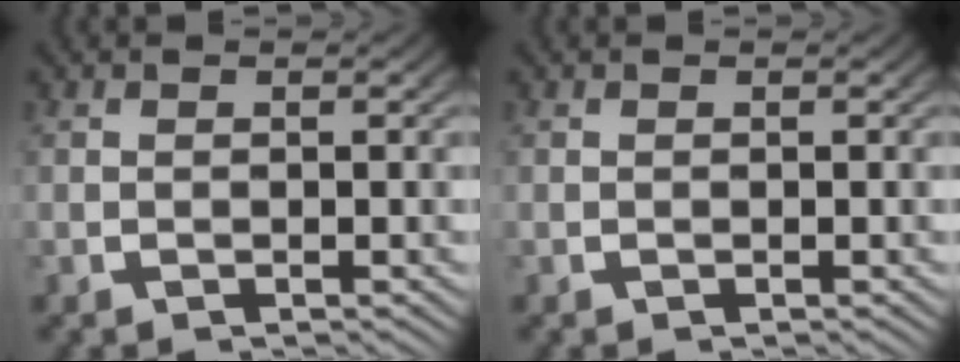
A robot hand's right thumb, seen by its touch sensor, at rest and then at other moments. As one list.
[{"total": 0.0}]